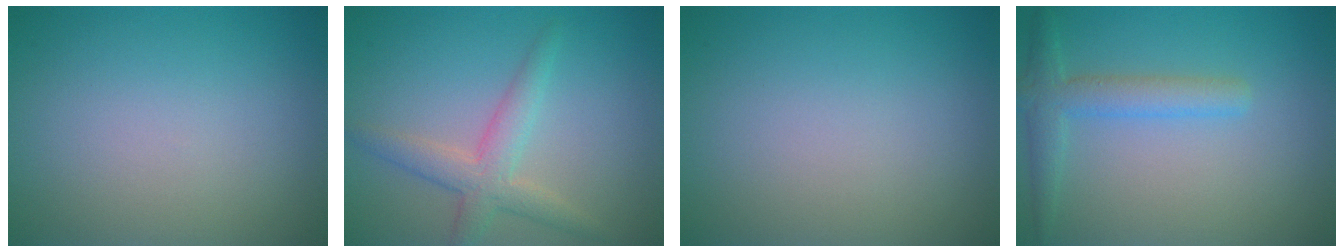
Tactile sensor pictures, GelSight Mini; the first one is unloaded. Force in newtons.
{"total": 3.3, "press": 3.3, "slide": 0.2}
{"total": 0.0}
{"total": 3.0, "press": 3.0, "slide": 0.1}